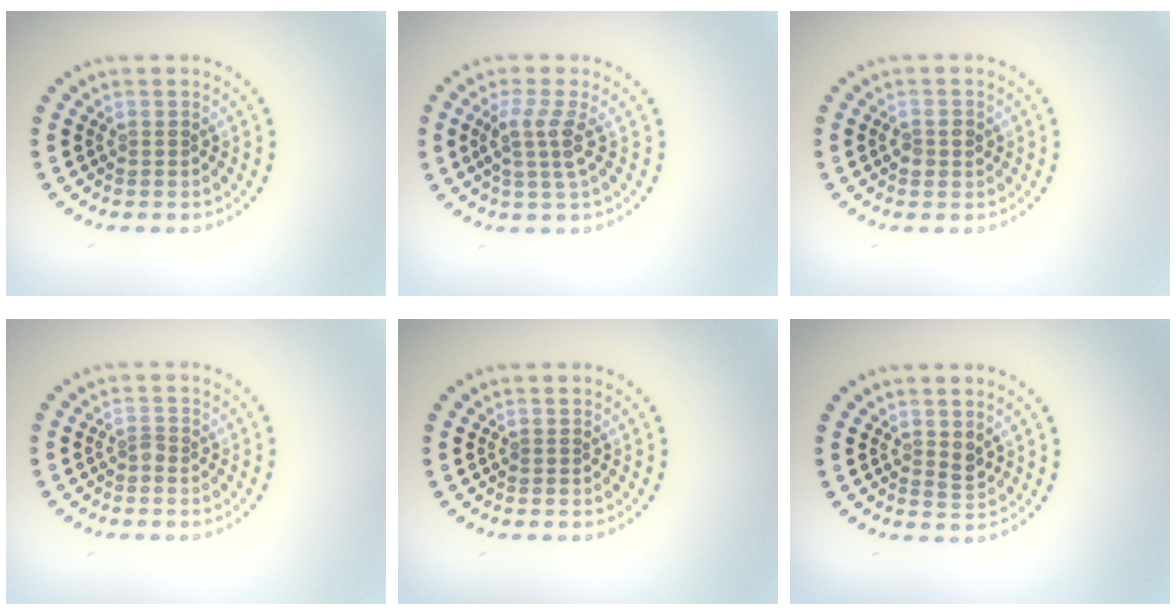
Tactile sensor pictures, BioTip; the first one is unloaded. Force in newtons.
{"total": 2.6, "press": 2.0, "slide": 1.7}
{"total": 1.4, "press": 1.4, "slide": 0.2}
{"total": 0.8, "press": 0.5, "slide": 0.5}
{"total": 0.0}
{"total": 1.2, "press": 1.0, "slide": 0.5}